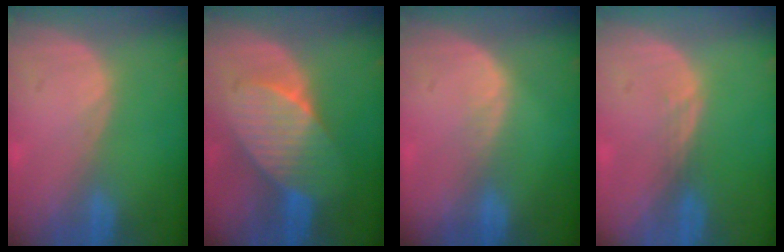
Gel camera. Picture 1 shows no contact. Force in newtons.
{"total": 7.3, "press": 7.3, "slide": 1.0}
{"total": 2.0, "press": 1.1, "slide": 1.7}
{"total": 1.1, "press": 0.9, "slide": 0.7}